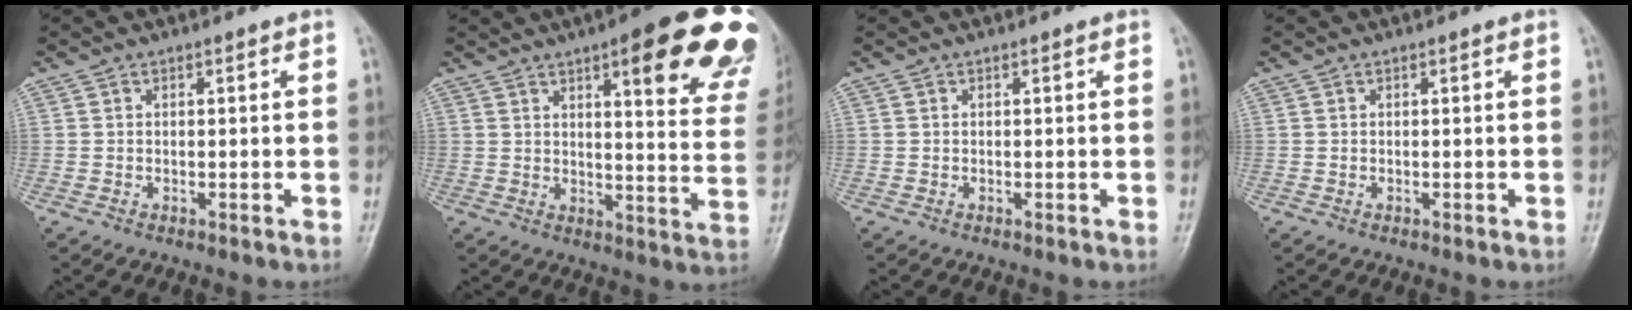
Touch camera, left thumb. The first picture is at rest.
{"total": 21.9, "force": [12.1, 5.6, 17.4], "torque": [-0.180, -0.041, 0.141]}
{"total": 0.0}
{"total": 0.0}